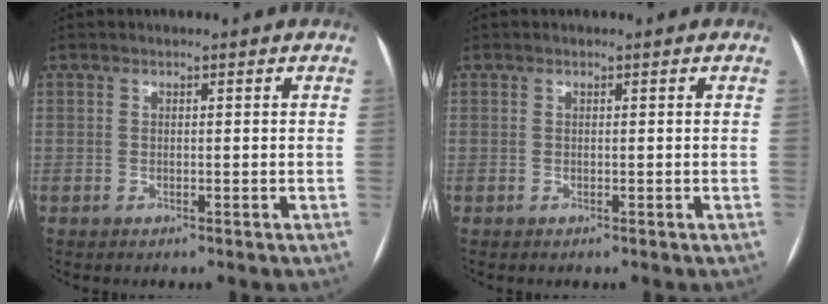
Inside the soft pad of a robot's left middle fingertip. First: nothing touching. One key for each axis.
{"total": 0.0}